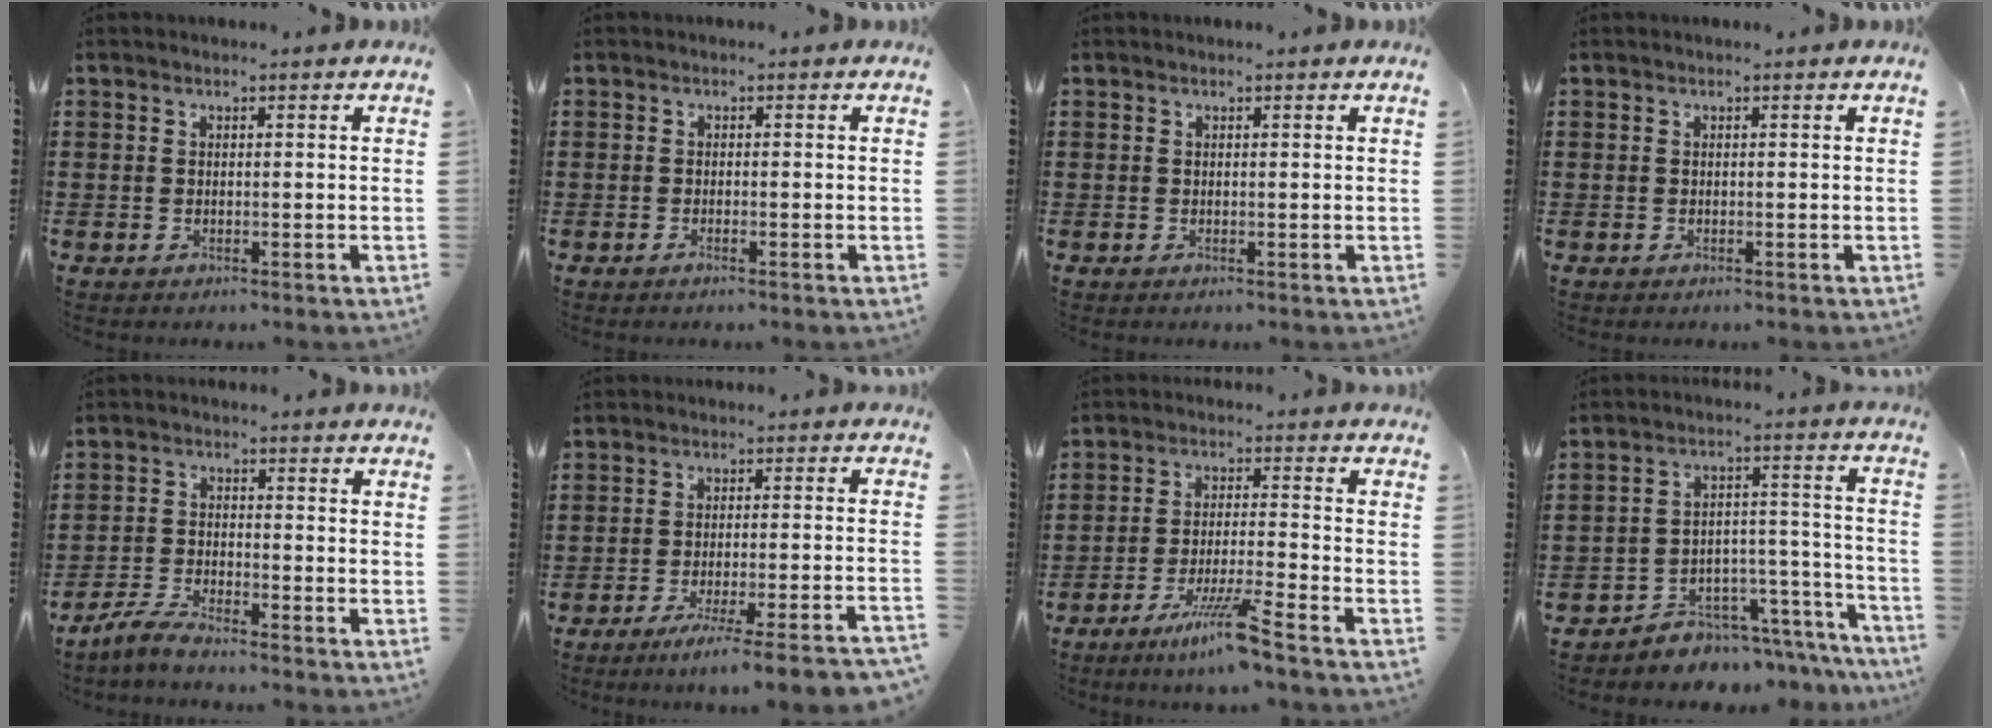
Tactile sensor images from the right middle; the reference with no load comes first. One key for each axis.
{"total": 0.7, "fx": -0.5, "fy": 0.0, "fz": 0.5, "tx": -0.011, "ty": -0.004, "tz": -0.009}
{"total": 0.0}
{"total": 0.0}
{"total": 4.2, "fx": -3.9, "fy": 0.3, "fz": 1.6, "tx": -0.049, "ty": -0.005, "tz": -0.082}
{"total": 5.9, "fx": -5.0, "fy": -0.9, "fz": 3.1, "tx": -0.045, "ty": -0.013, "tz": -0.092}
{"total": 7.1, "fx": -5.4, "fy": -0.3, "fz": 4.7, "tx": -0.093, "ty": -0.013, "tz": -0.101}
{"total": 5.2, "fx": -4.9, "fy": 1.8, "fz": 0.1, "tx": -0.007, "ty": 0.012, "tz": -0.098}